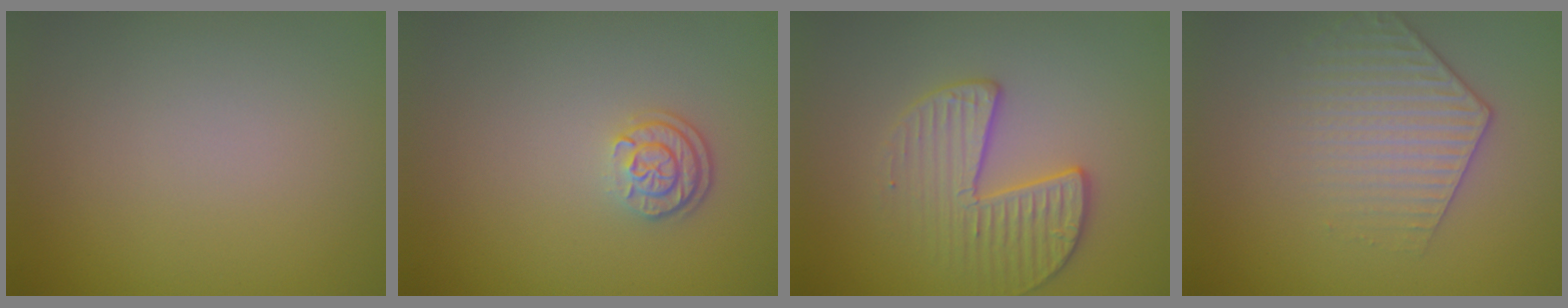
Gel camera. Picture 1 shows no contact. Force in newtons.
{"total": 2.4, "press": 1.9, "slide": 1.5}
{"total": 3.3, "press": 3.0, "slide": 1.3}
{"total": 3.1, "press": 2.8, "slide": 1.4}